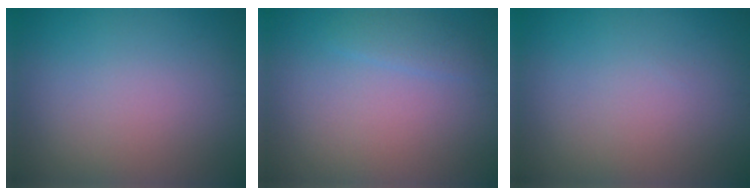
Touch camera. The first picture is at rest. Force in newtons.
{"total": 1.4, "press": 1.4, "slide": 0.0}
{"total": 0.0}